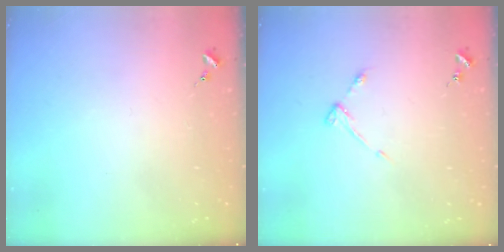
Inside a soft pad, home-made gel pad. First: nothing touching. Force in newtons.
{"total": 3.9, "press": 3.9, "slide": 0.6}